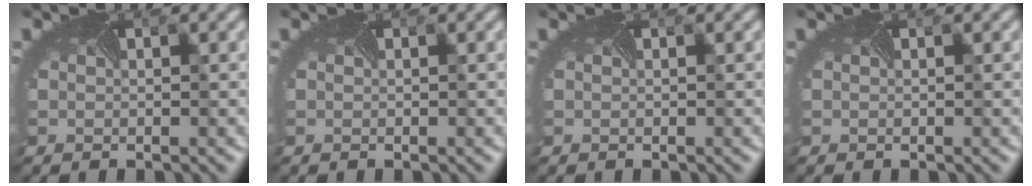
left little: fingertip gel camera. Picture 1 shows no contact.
{"total": 0.0}
{"total": 0.0}
{"total": 0.0}